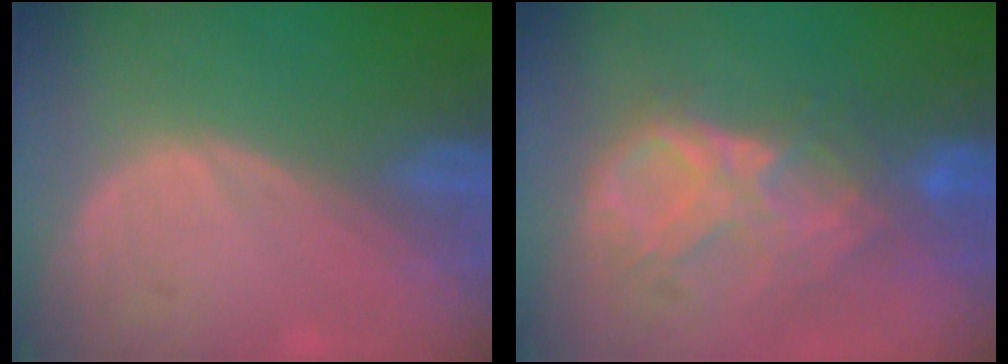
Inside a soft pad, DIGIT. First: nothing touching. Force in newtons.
{"total": 8.8, "press": 7.7, "slide": 4.4}